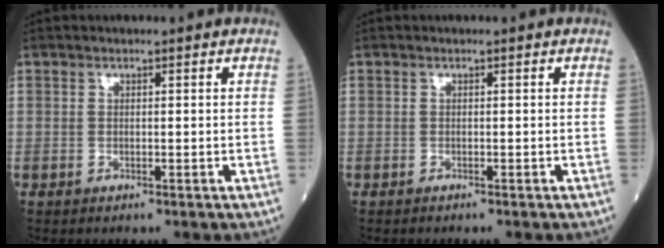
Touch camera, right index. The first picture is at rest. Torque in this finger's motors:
{"motor_torque": [0.17, -0.10, -0.20, -0.07]}